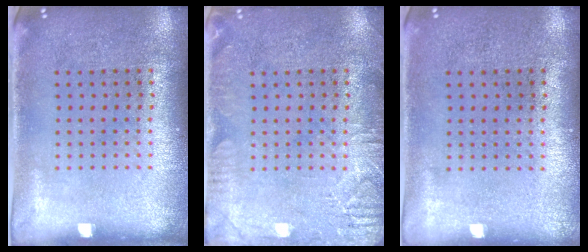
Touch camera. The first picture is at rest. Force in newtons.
{"total": 2.8, "press": 2.7, "slide": 0.4}
{"total": 0.0}